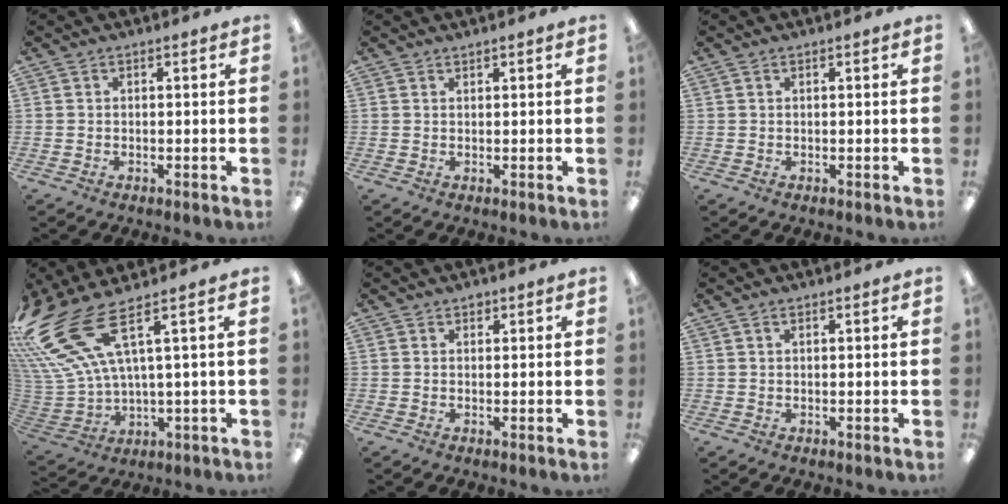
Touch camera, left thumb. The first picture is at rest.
{"total": 0.7, "force": [0.7, 0.0, 0.0], "torque": [0.000, -0.001, 0.013]}
{"total": 0.8, "force": [0.4, 0.2, 0.7], "torque": [-0.014, 0.001, 0.007]}
{"total": 19.0, "force": [9.7, 8.3, 14.1], "torque": [-0.314, -0.052, 0.175]}
{"total": 1.0, "force": [0.9, 0.5, 0.3], "torque": [0.002, -0.003, 0.014]}
{"total": 1.3, "force": [0.8, 0.5, 0.9], "torque": [-0.020, 0.002, 0.014]}